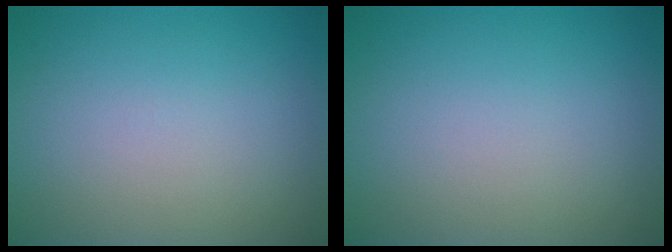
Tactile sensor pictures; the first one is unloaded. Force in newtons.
{"total": 0.0}